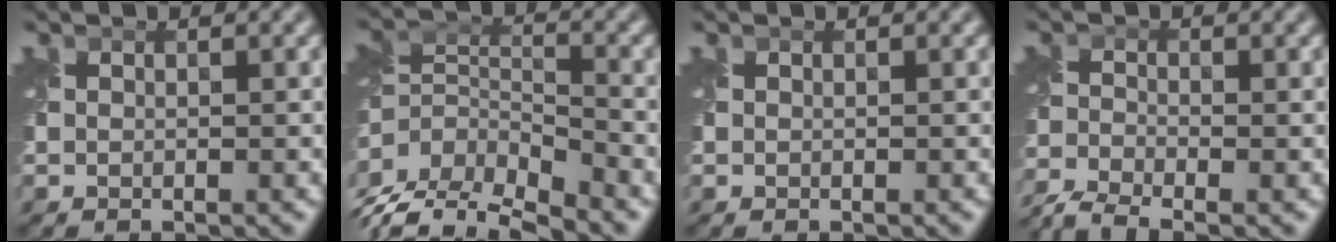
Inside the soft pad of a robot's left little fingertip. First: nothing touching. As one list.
[{"total": 7.7, "force": [-5.4, 3.0, 4.6], "torque": [-0.098, -0.013, -0.100]}, {"total": 0.0}, {"total": 4.5, "force": [-3.8, 1.0, 2.1], "torque": [-0.050, -0.014, -0.089]}]